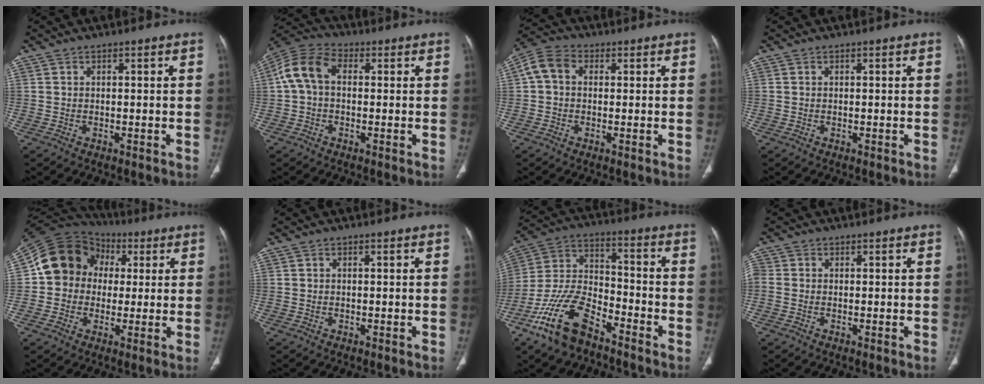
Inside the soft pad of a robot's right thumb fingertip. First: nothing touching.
{"total": 9.1, "force": [0.8, 6.2, 6.6], "torque": [-0.130, 0.031, 0.006]}
{"total": 6.2, "force": [0.9, 4.7, 3.9], "torque": [-0.076, 0.023, 0.009]}
{"total": 0.0}
{"total": 14.3, "force": [1.9, 12.5, 6.6], "torque": [-0.096, 0.030, 0.023]}
{"total": 0.0}
{"total": 16.7, "force": [-10.6, 7.8, 10.3], "torque": [-0.199, 0.061, -0.204]}
{"total": 1.8, "force": [-0.4, 1.4, 1.2], "torque": [-0.035, 0.000, -0.013]}